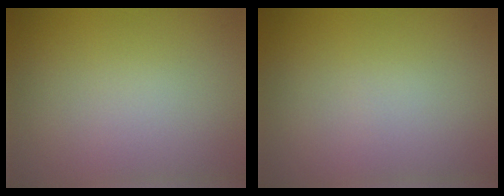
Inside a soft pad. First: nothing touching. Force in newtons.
{"total": 0.0}